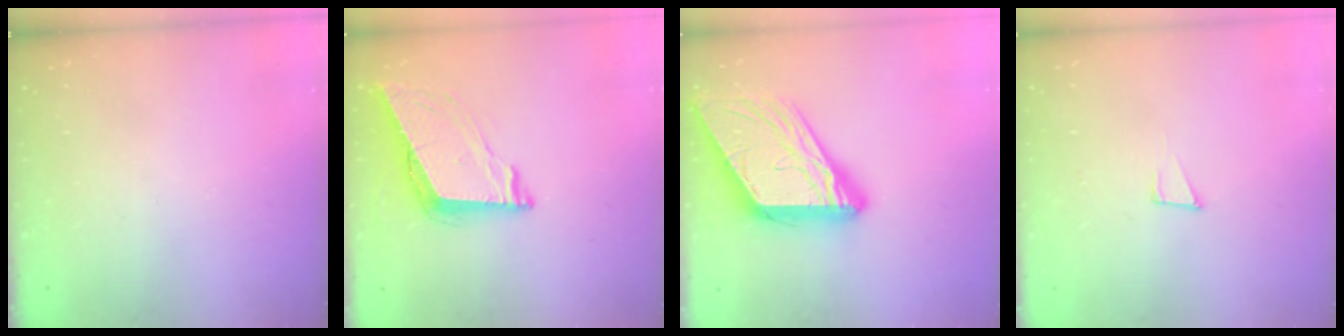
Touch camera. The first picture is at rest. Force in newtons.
{"total": 9.0, "press": 8.6, "slide": 2.9}
{"total": 17.5, "press": 17.4, "slide": 1.8}
{"total": 4.8, "press": 3.6, "slide": 3.2}